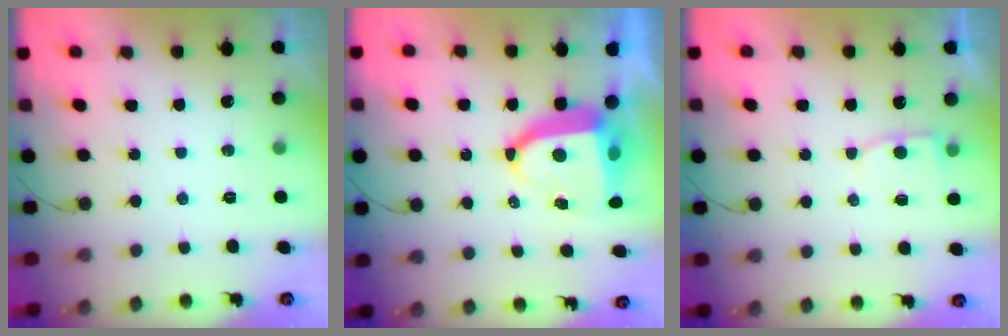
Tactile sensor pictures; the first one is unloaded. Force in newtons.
{"total": 10.2, "press": 10.2, "slide": 1.1}
{"total": 5.0, "press": 4.9, "slide": 0.4}